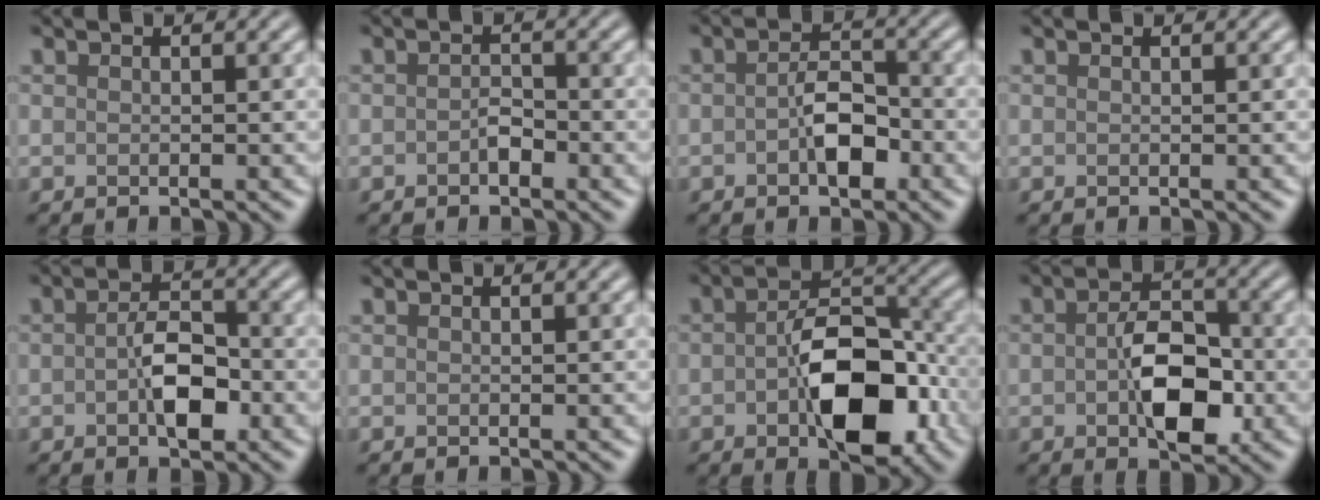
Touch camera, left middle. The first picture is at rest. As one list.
[{"total": 1.3, "force": [-0.6, 0.7, 0.9], "torque": [-0.019, 0.001, -0.011]}, {"total": 3.5, "force": [-1.0, 1.8, 2.8], "torque": [-0.049, 0.004, -0.019]}, {"total": 0.0}, {"total": 4.2, "force": [-0.9, 2.1, 3.5], "torque": [-0.060, 0.003, -0.017]}, {"total": 0.0}, {"total": 9.3, "force": [-2.1, 5.0, 7.6], "torque": [-0.118, 0.003, -0.035]}, {"total": 6.3, "force": [-1.0, 3.5, 5.1], "torque": [-0.088, -0.003, -0.017]}]